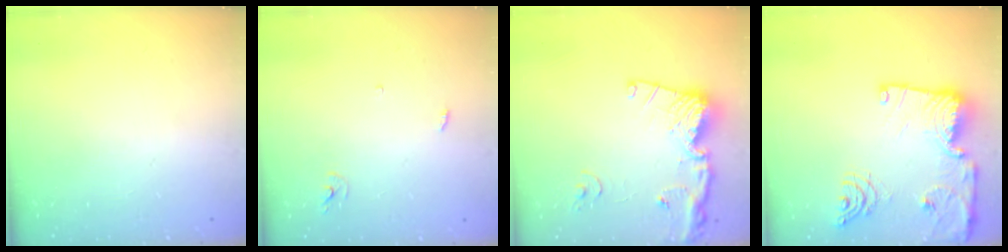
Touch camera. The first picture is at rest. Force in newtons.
{"total": 2.4, "press": 2.4, "slide": 0.2}
{"total": 15.8, "press": 15.7, "slide": 1.8}
{"total": 19.2, "press": 19.2, "slide": 1.7}